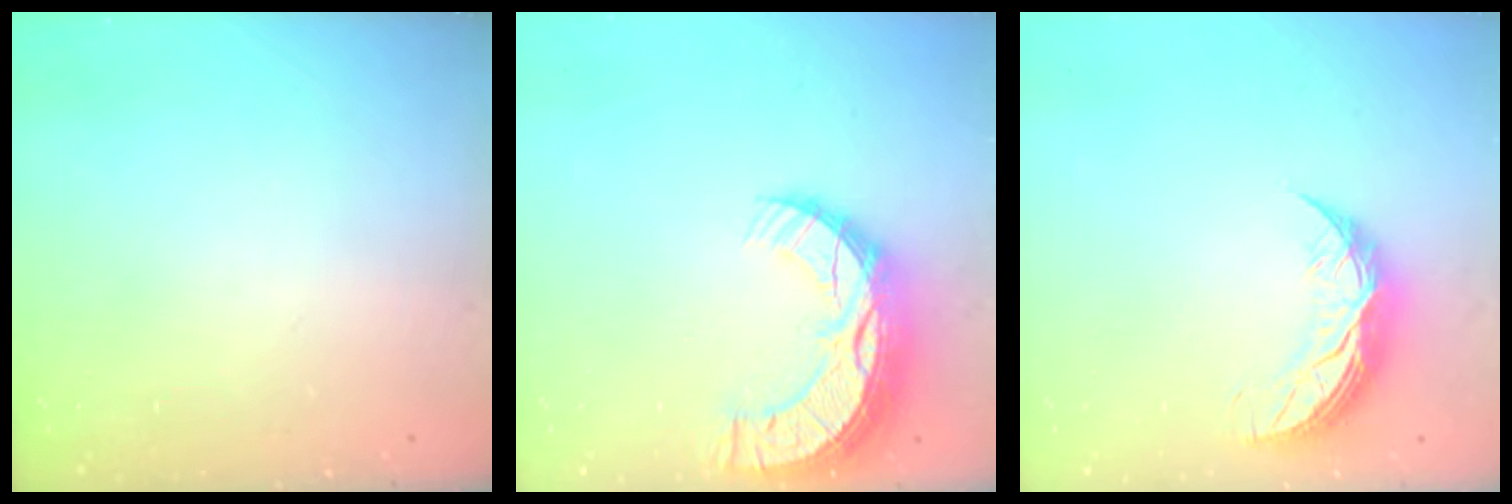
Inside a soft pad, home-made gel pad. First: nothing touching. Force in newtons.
{"total": 14.2, "press": 14.2, "slide": 1.1}
{"total": 8.9, "press": 8.9, "slide": 0.5}